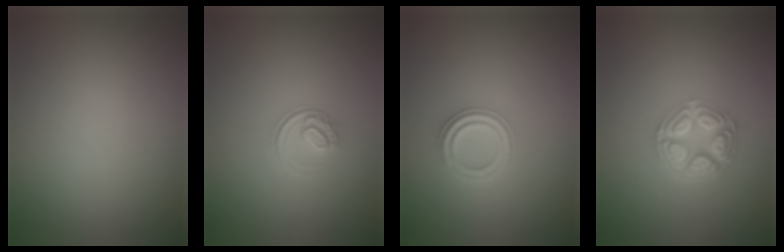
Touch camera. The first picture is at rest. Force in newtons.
{"total": 1.5, "press": 1.1, "slide": 1.1}
{"total": 2.4, "press": 2.3, "slide": 0.4}
{"total": 4.9, "press": 3.7, "slide": 3.3}